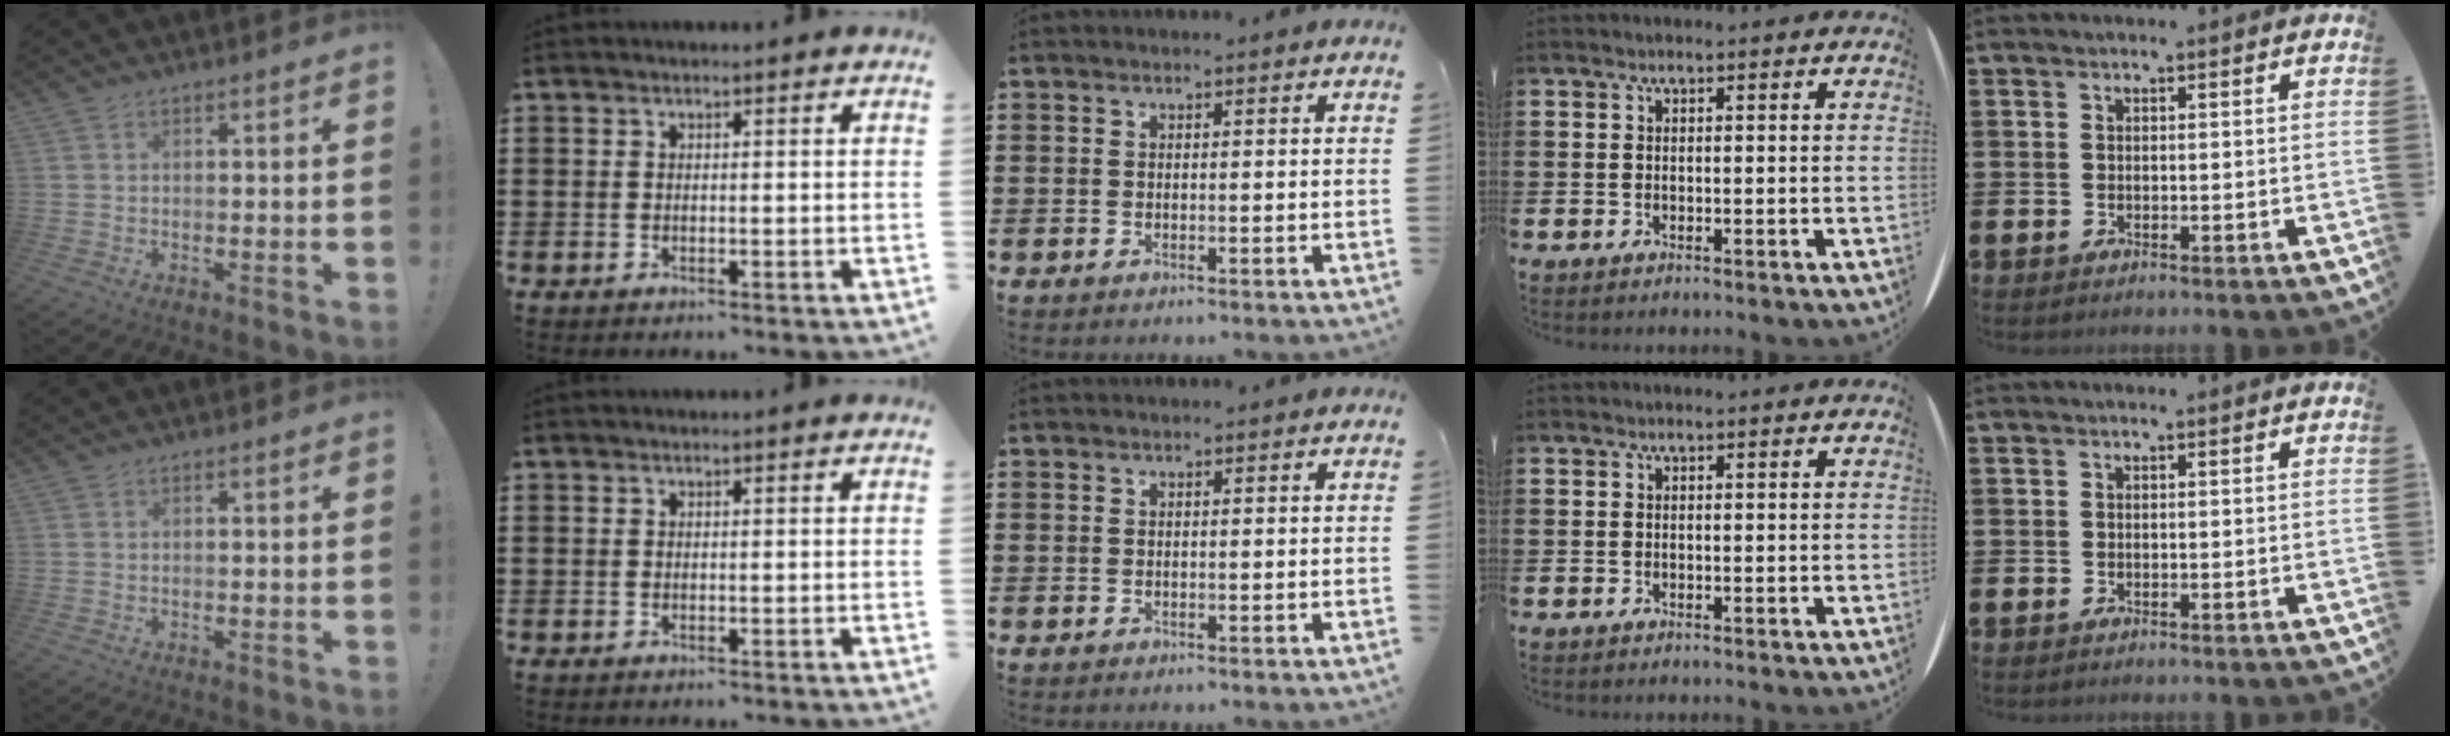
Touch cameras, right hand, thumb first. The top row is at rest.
{}